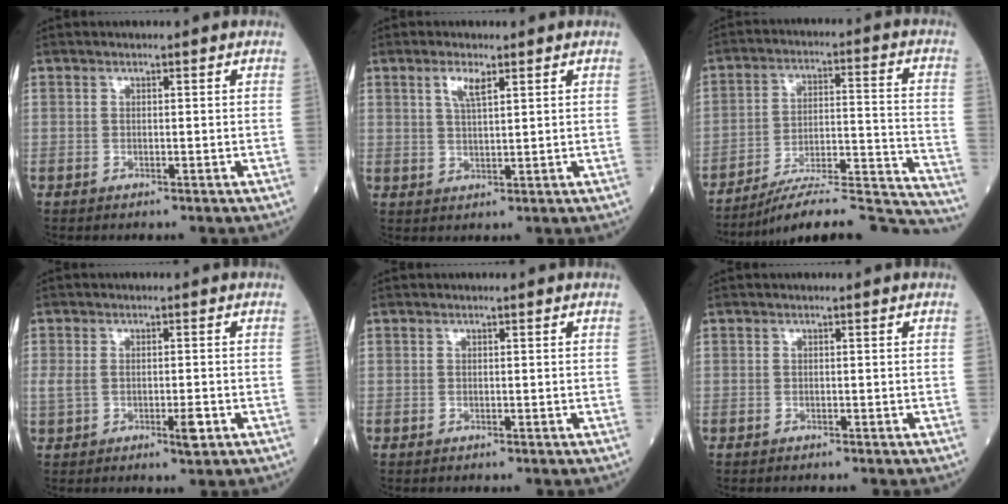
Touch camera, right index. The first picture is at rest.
{"total": 3.3, "force": [1.8, 0.6, 2.7], "torque": [-0.058, 0.002, 0.035]}
{"total": 20.8, "force": [-19.9, 0.5, 6.1], "torque": [-0.047, 0.025, -0.288]}
{"total": 4.4, "force": [-0.9, 1.4, 4.1], "torque": [-0.090, 0.003, -0.012]}
{"total": 0.0}
{"total": 0.0}